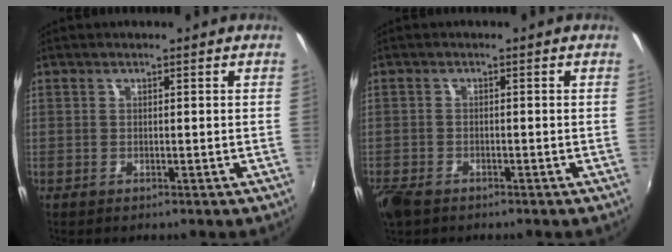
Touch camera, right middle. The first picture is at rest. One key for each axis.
{"total": 4.7, "fx": -3.5, "fy": 2.3, "fz": 2.3, "tx": -0.064, "ty": -0.015, "tz": -0.072}